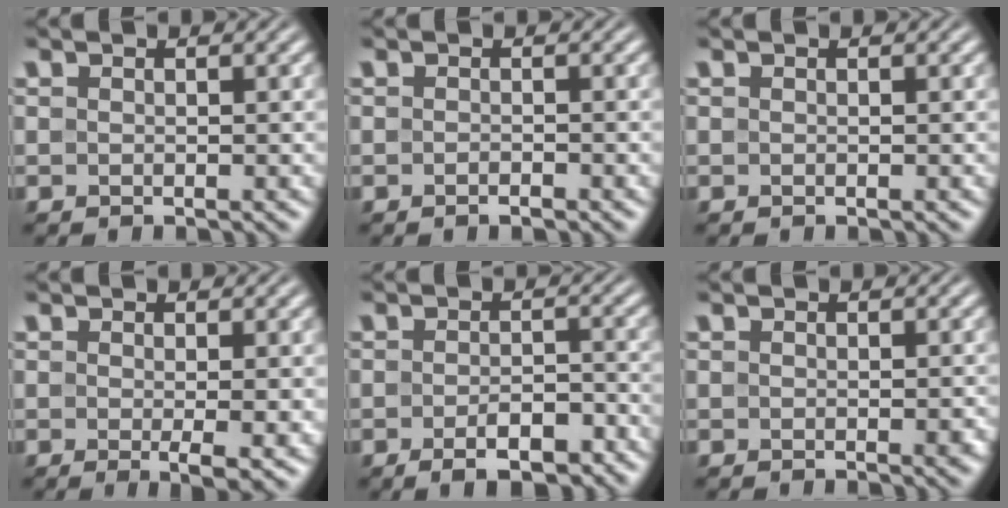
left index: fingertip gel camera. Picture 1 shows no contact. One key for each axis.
{"total": 0.7, "fx": -0.5, "fy": 0.1, "fz": 0.5, "tx": -0.010, "ty": 0.000, "tz": -0.008}
{"total": 0.0}
{"total": 2.8, "fx": -0.2, "fy": 0.4, "fz": 2.8, "tx": -0.042, "ty": -0.012, "tz": 0.000}
{"total": 4.1, "fx": -2.3, "fy": 1.5, "fz": 3.0, "tx": -0.044, "ty": -0.001, "tz": -0.032}
{"total": 0.7, "fx": -0.2, "fy": 0.1, "fz": 0.7, "tx": -0.010, "ty": -0.001, "tz": -0.001}